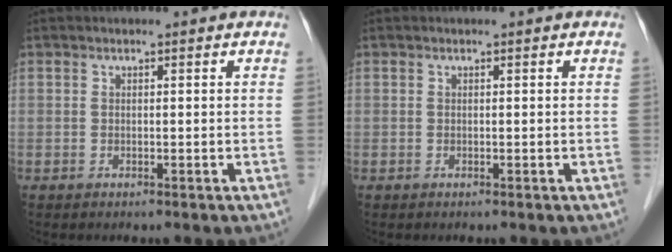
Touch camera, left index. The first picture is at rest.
{"total": 0.0}